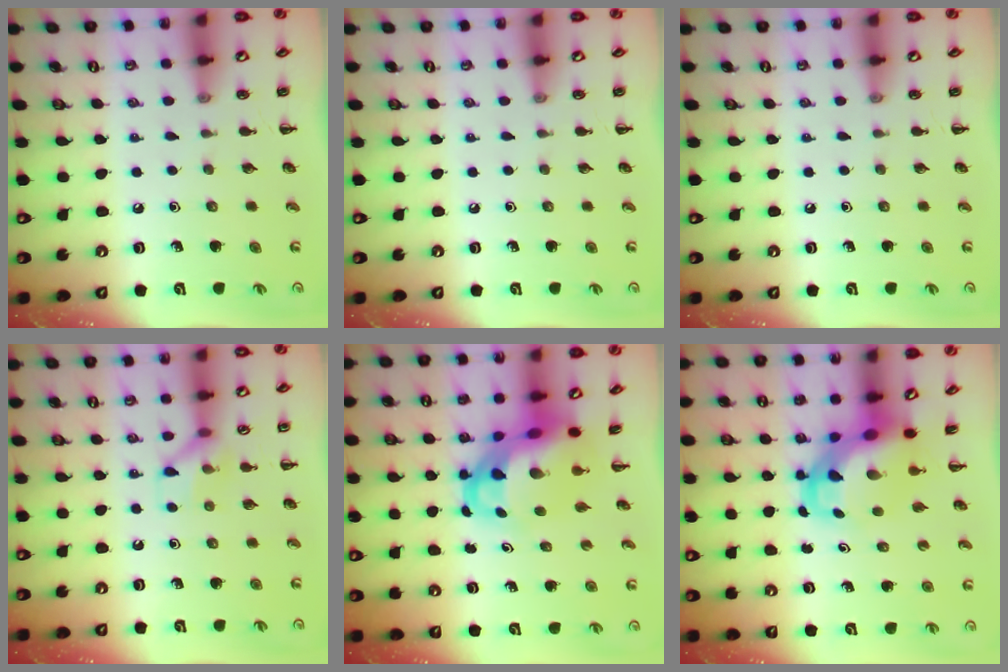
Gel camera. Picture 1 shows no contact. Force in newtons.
{"total": 0.0}
{"total": 0.0}
{"total": 8.4, "press": 8.3, "slide": 0.5}
{"total": 8.0, "press": 7.7, "slide": 2.0}
{"total": 6.3, "press": 6.2, "slide": 1.1}